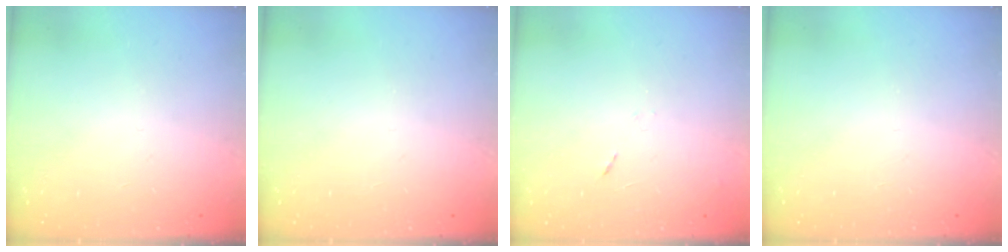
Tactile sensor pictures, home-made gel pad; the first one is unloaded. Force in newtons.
{"total": 0.0}
{"total": 5.3, "press": 5.3, "slide": 0.5}
{"total": 0.0}